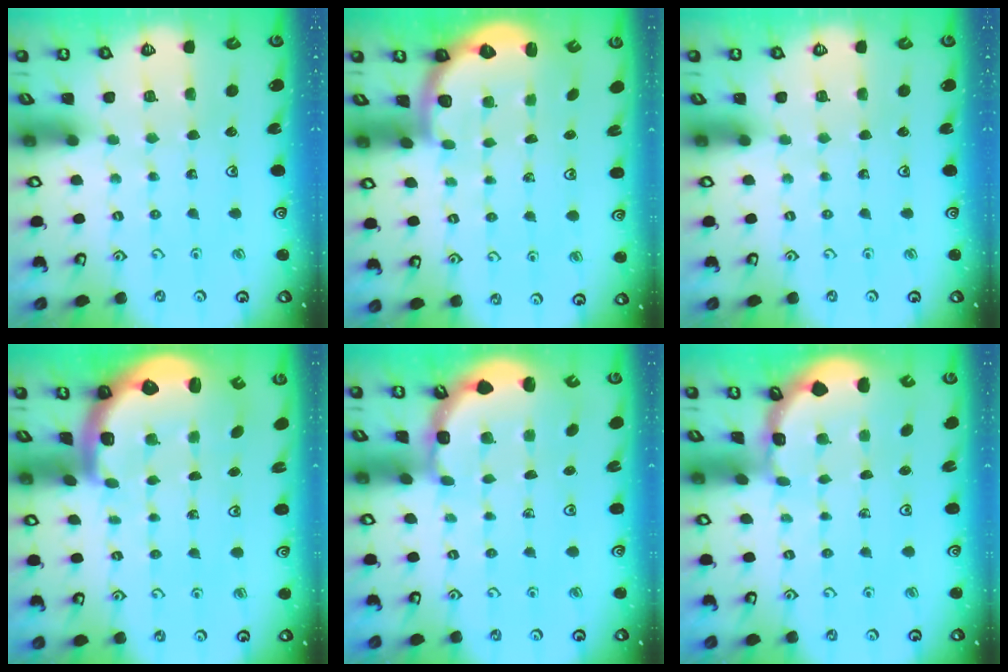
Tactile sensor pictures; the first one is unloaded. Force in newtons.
{"total": 2.6, "press": 2.2, "slide": 1.3}
{"total": 0.0}
{"total": 2.9, "press": 2.6, "slide": 1.4}
{"total": 2.0, "press": 1.8, "slide": 0.9}
{"total": 1.5, "press": 1.4, "slide": 0.3}